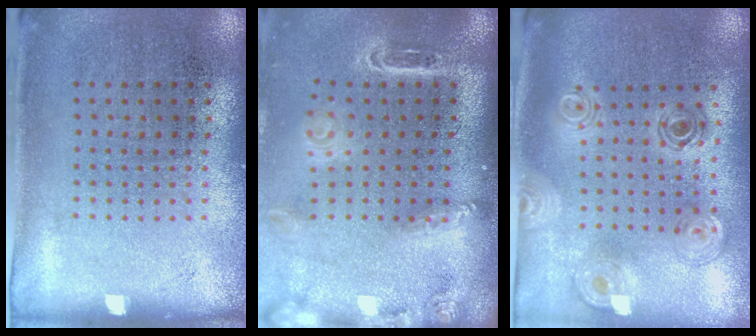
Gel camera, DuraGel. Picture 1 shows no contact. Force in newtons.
{"total": 2.8, "press": 2.0, "slide": 1.9}
{"total": 1.3, "press": 1.2, "slide": 0.5}